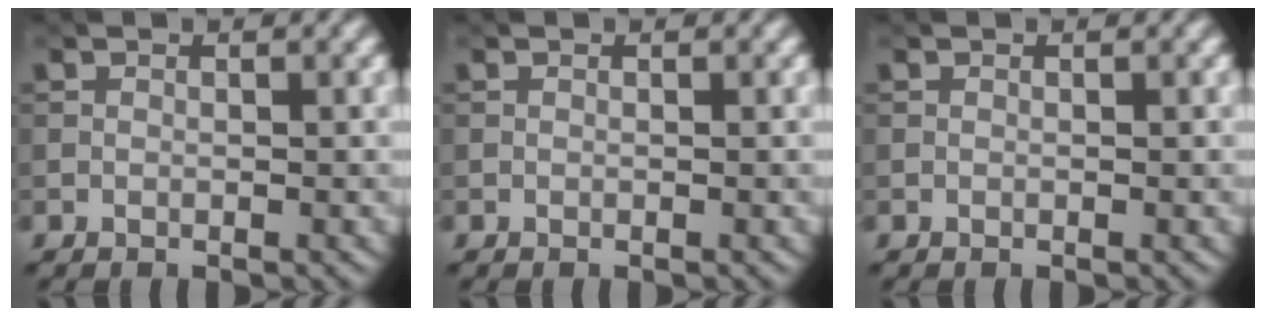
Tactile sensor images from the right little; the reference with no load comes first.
{"total": 0.0}
{"total": 0.0}